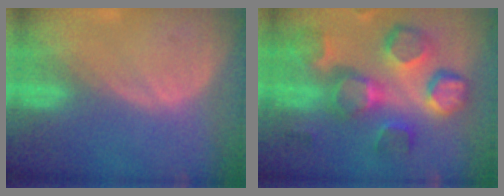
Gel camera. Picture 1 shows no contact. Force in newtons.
{"total": 12.7, "press": 11.2, "slide": 6.0}